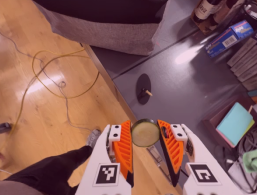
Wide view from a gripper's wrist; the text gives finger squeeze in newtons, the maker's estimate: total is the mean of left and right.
{"total": 8.9, "left": 8.9, "right": 9.0}